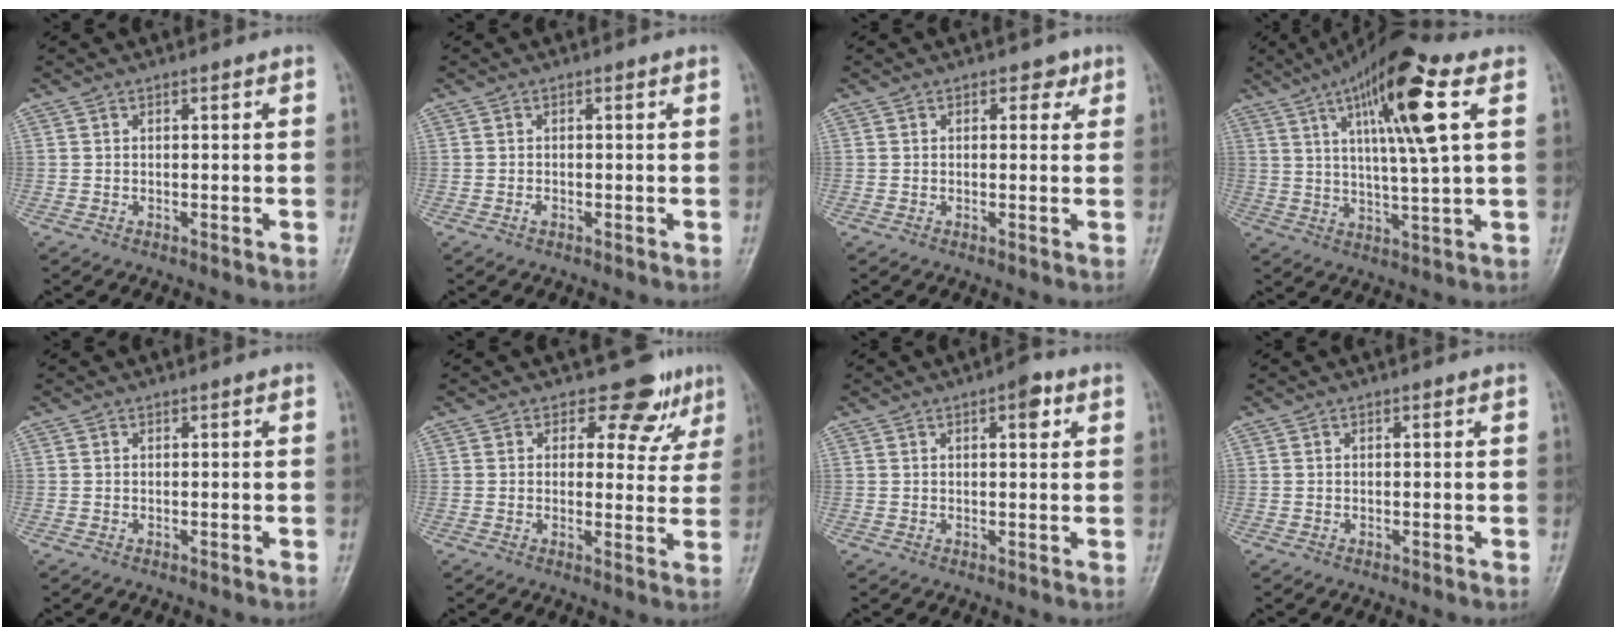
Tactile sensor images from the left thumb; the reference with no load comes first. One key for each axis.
{"total": 0.9, "fx": -0.3, "fy": 0.6, "fz": 0.7, "tx": -0.008, "ty": 0.000, "tz": -0.006}
{"total": 2.3, "fx": 1.1, "fy": 1.6, "fz": 1.3, "tx": 0.002, "ty": -0.001, "tz": 0.009}
{"total": 16.1, "fx": 6.2, "fy": 2.7, "fz": 14.6, "tx": -0.254, "ty": -0.008, "tz": 0.100}
{"total": 0.0}
{"total": 7.2, "fx": 5.2, "fy": 4.6, "fz": 2.2, "tx": 0.009, "ty": -0.032, "tz": 0.053}
{"total": 3.7, "fx": 1.6, "fy": 1.5, "fz": 2.9, "tx": -0.029, "ty": -0.001, "tz": 0.017}
{"total": 0.0}